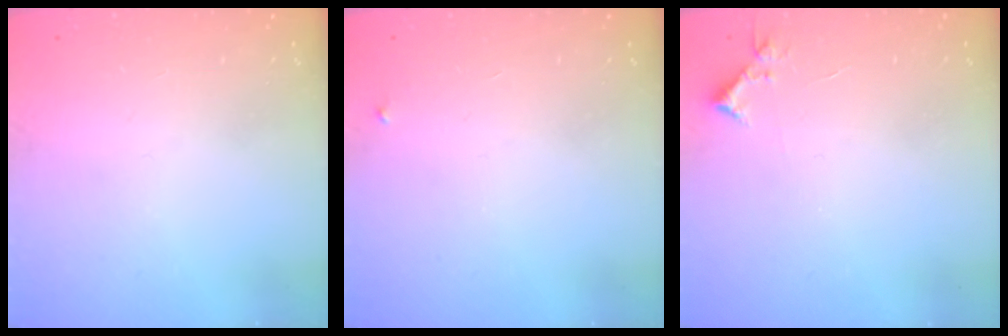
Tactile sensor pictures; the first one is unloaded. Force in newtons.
{"total": 2.1, "press": 2.1, "slide": 0.1}
{"total": 4.4, "press": 4.4, "slide": 0.5}